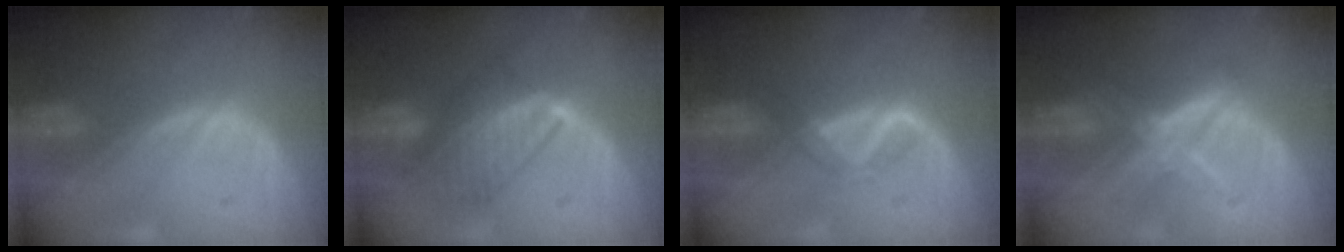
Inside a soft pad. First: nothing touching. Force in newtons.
{"total": 7.3, "press": 7.1, "slide": 1.8}
{"total": 2.4, "press": 2.4, "slide": 0.7}
{"total": 5.8, "press": 5.4, "slide": 2.1}